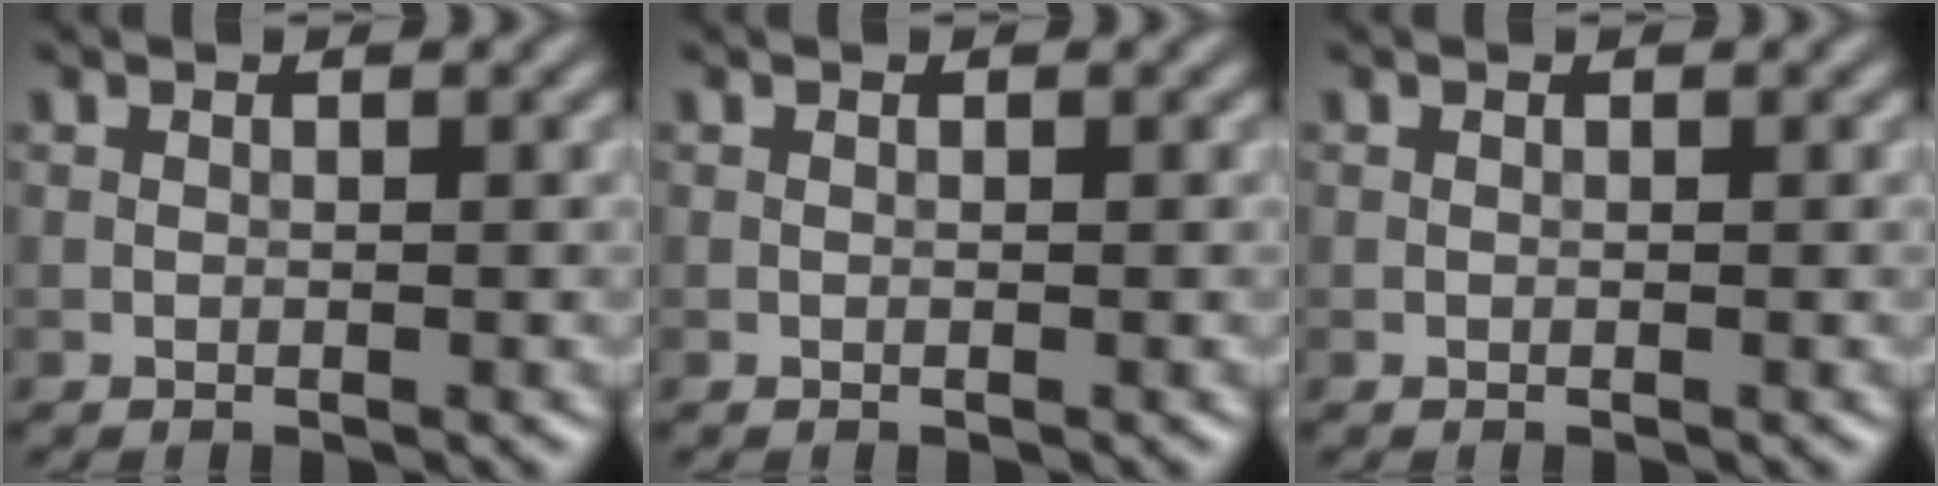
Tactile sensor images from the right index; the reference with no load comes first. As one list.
[{"total": 0.0}, {"total": 0.0}]